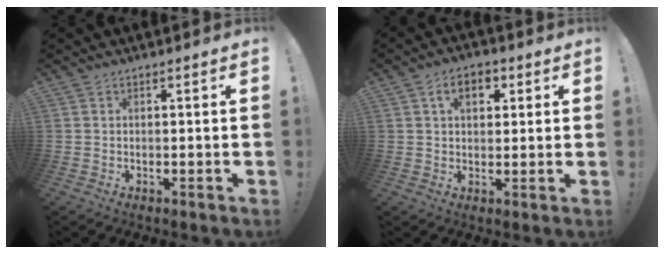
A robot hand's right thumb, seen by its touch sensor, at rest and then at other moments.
{"total": 6.6, "force": [2.5, 4.3, 4.4], "torque": [-0.061, 0.005, 0.042]}